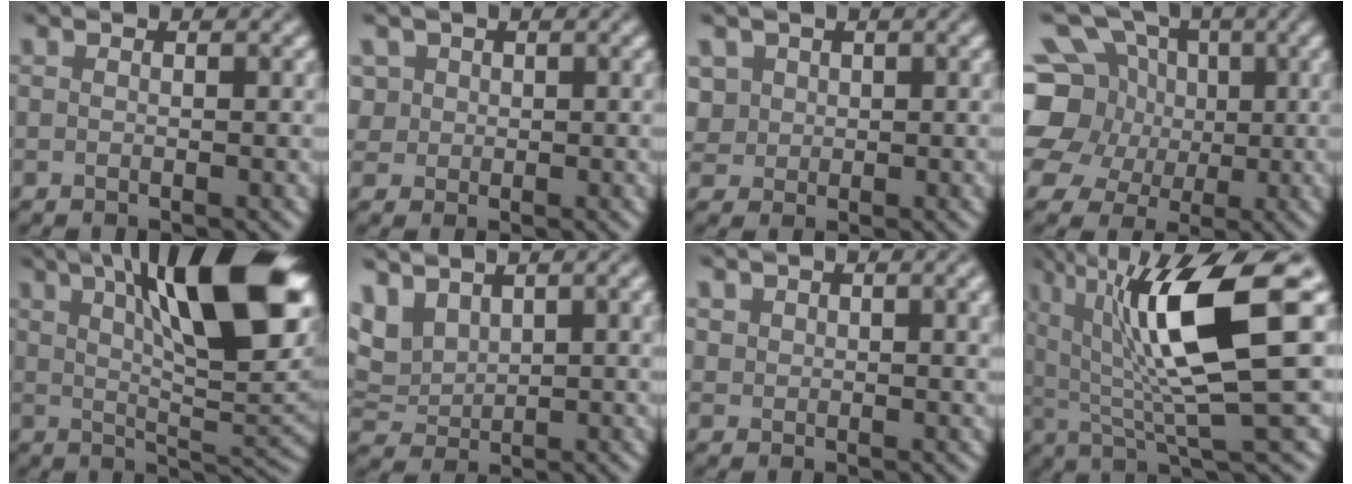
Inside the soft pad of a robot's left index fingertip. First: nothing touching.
{"total": 2.2, "force": [0.8, 1.9, 0.7], "torque": [-0.025, 0.002, 0.024]}
{"total": 1.8, "force": [0.6, 1.7, 0.4], "torque": [-0.015, -0.003, 0.019]}
{"total": 12.0, "force": [1.9, 10.3, 5.8], "torque": [-0.136, 0.027, 0.004]}
{"total": 13.7, "force": [5.7, 3.3, 12.0], "torque": [-0.167, 0.007, 0.089]}
{"total": 6.2, "force": [4.0, 2.6, 4.0], "torque": [-0.093, 0.008, 0.077]}
{"total": 3.3, "force": [2.0, 1.6, 2.1], "torque": [-0.040, 0.002, 0.037]}
{"total": 12.2, "force": [3.9, 2.8, 11.3], "torque": [-0.177, 0.005, 0.066]}